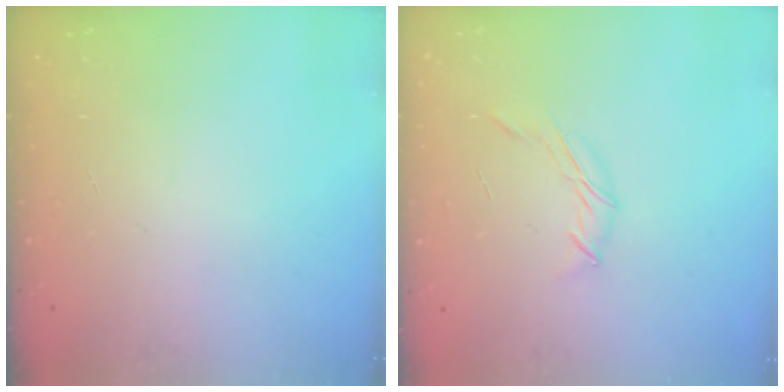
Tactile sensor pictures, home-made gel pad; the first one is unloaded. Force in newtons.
{"total": 7.3, "press": 7.2, "slide": 1.1}